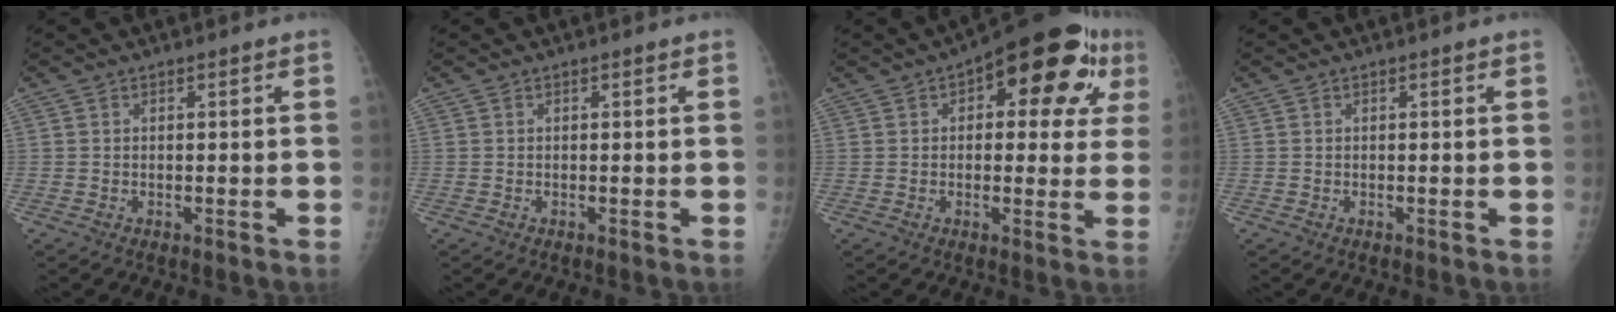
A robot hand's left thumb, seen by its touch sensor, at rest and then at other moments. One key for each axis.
{"total": 0.0}
{"total": 17.7, "fx": 6.5, "fy": 8.2, "fz": 14.3, "tx": -0.143, "ty": 0.014, "tz": 0.073}
{"total": 0.0}